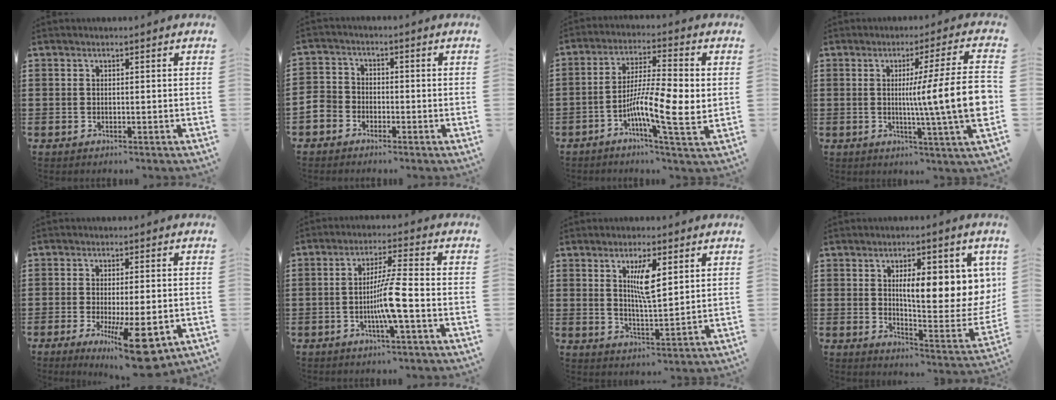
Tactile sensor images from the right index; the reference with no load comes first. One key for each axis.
{"total": 3.8, "fx": -2.2, "fy": 2.9, "fz": 1.0, "tx": -0.051, "ty": -0.001, "tz": -0.053}
{"total": 10.3, "fx": -1.8, "fy": 2.0, "fz": 10.0, "tx": -0.189, "ty": -0.010, "tz": -0.033}
{"total": 13.3, "fx": -0.5, "fy": 0.1, "fz": 13.3, "tx": -0.216, "ty": -0.021, "tz": -0.018}
{"total": 9.8, "fx": -3.6, "fy": 2.3, "fz": 8.8, "tx": -0.159, "ty": -0.009, "tz": -0.056}
{"total": 7.0, "fx": -2.1, "fy": -0.2, "fz": 6.6, "tx": -0.128, "ty": -0.010, "tz": -0.044}
{"total": 6.1, "fx": 2.4, "fy": 1.7, "fz": 5.3, "tx": -0.096, "ty": -0.003, "tz": 0.036}
{"total": 10.3, "fx": 3.5, "fy": 3.6, "fz": 9.1, "tx": -0.125, "ty": -0.022, "tz": 0.048}